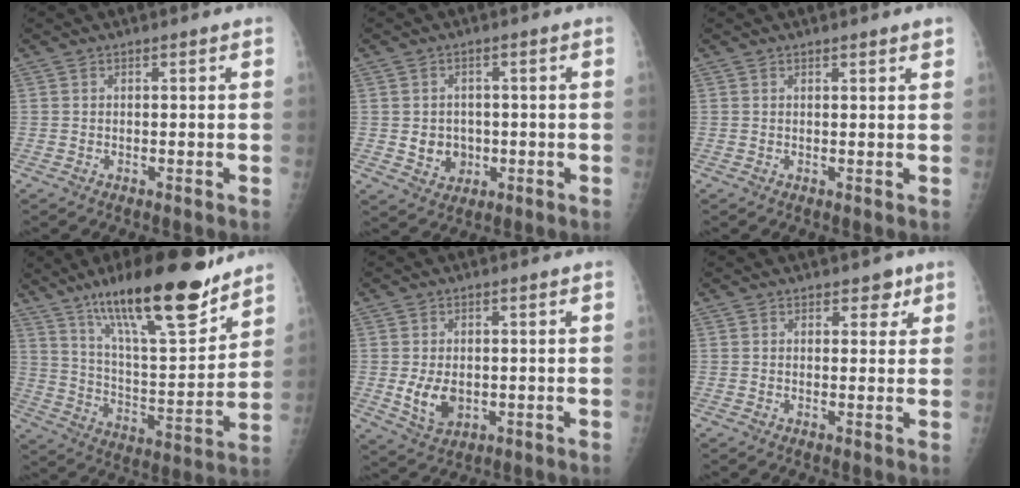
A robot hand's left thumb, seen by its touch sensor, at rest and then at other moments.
{"total": 5.1, "force": [-0.5, 4.5, 2.2], "torque": [-0.011, 0.003, 0.002]}
{"total": 1.9, "force": [1.5, 0.2, 1.1], "torque": [-0.008, -0.003, 0.019]}
{"total": 23.7, "force": [16.4, 6.0, 16.1], "torque": [-0.233, -0.077, 0.275]}
{"total": 5.7, "force": [-0.4, 4.0, 4.1], "torque": [-0.063, -0.011, 0.005]}
{"total": 3.1, "force": [2.0, 1.9, 1.5], "torque": [0.005, -0.009, 0.024]}